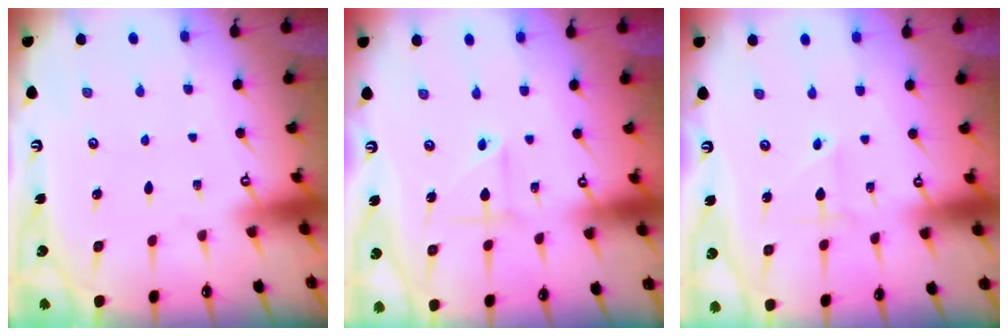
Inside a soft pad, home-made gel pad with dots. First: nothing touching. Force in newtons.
{"total": 3.3, "press": 3.0, "slide": 1.4}
{"total": 2.7, "press": 2.7, "slide": 0.1}